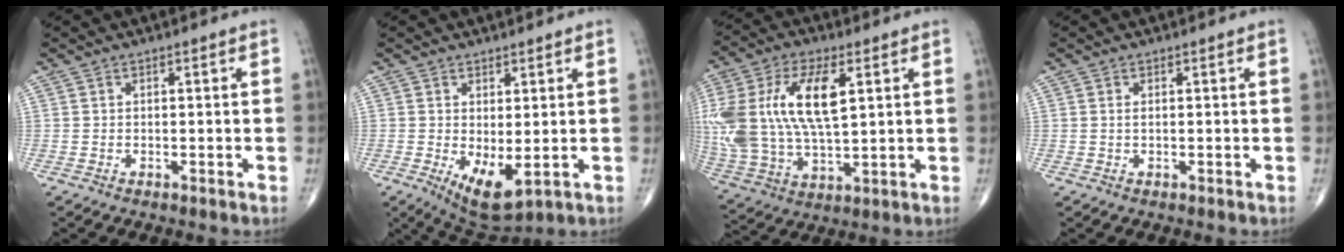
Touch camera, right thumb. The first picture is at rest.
{"total": 7.1, "force": [-1.0, 3.0, 6.3], "torque": [-0.099, -0.017, 0.000]}
{"total": 22.1, "force": [5.1, 10.7, 18.6], "torque": [-0.405, -0.002, 0.096]}
{"total": 0.5, "force": [0.1, 0.2, 0.4], "torque": [-0.010, 0.000, 0.004]}